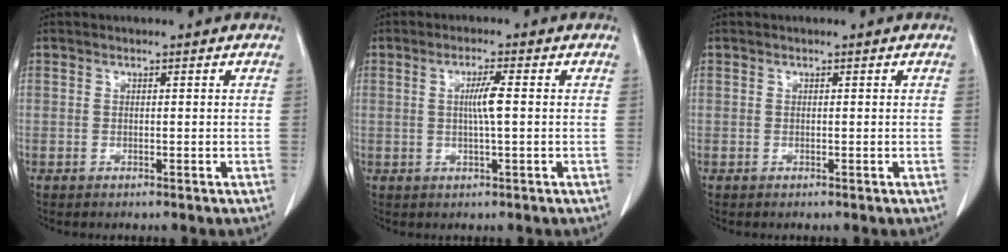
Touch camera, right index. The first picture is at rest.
{"total": 3.5, "force": [0.2, -0.2, 3.5], "torque": [-0.066, -0.003, 0.004]}
{"total": 0.0}